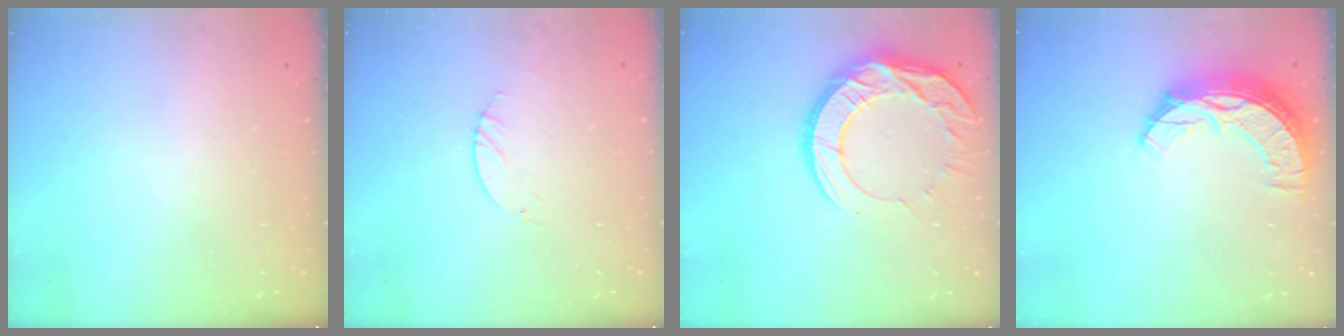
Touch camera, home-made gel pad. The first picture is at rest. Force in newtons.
{"total": 0.9, "press": 0.8, "slide": 0.2}
{"total": 15.6, "press": 15.5, "slide": 1.1}
{"total": 10.4, "press": 10.3, "slide": 0.9}